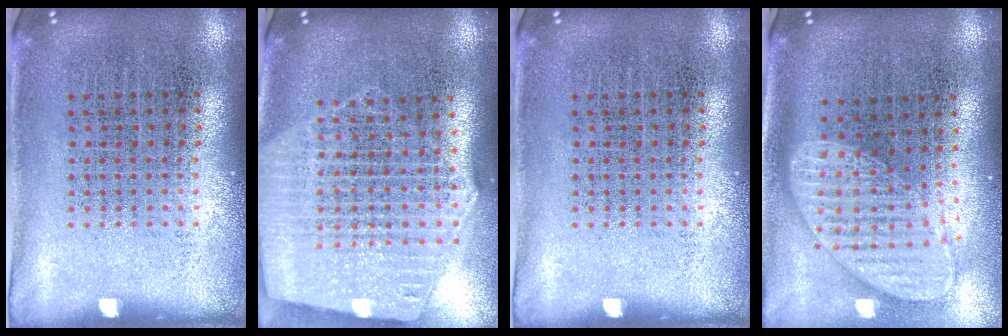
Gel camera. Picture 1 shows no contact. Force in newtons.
{"total": 2.7, "press": 2.3, "slide": 1.4}
{"total": 0.0}
{"total": 2.0, "press": 1.6, "slide": 1.2}